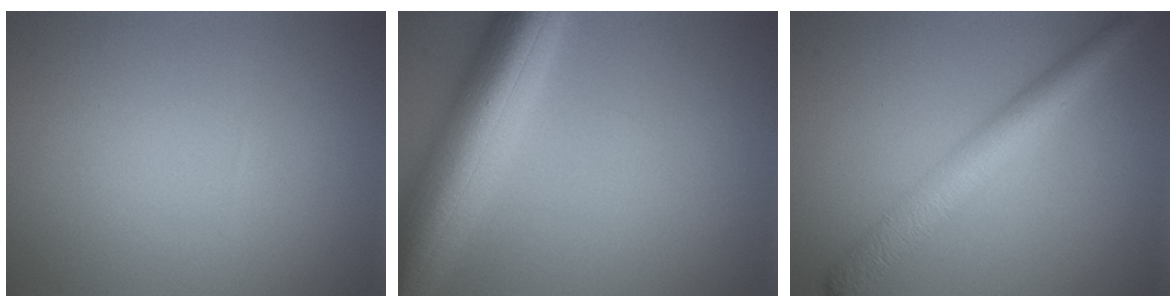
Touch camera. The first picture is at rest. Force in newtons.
{"total": 10.4, "press": 10.4, "slide": 0.4}
{"total": 4.5, "press": 4.5, "slide": 0.1}